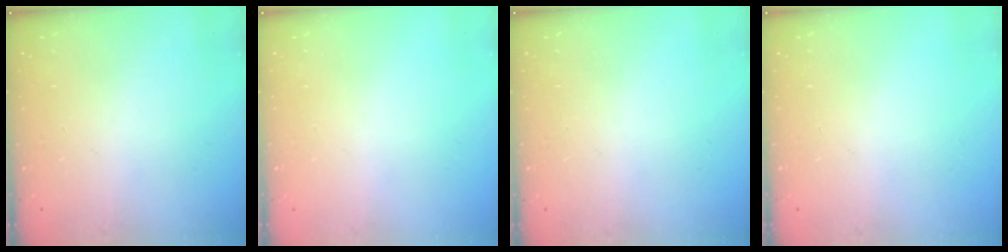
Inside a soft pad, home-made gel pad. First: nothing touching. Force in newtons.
{"total": 0.0}
{"total": 0.0}
{"total": 0.0}